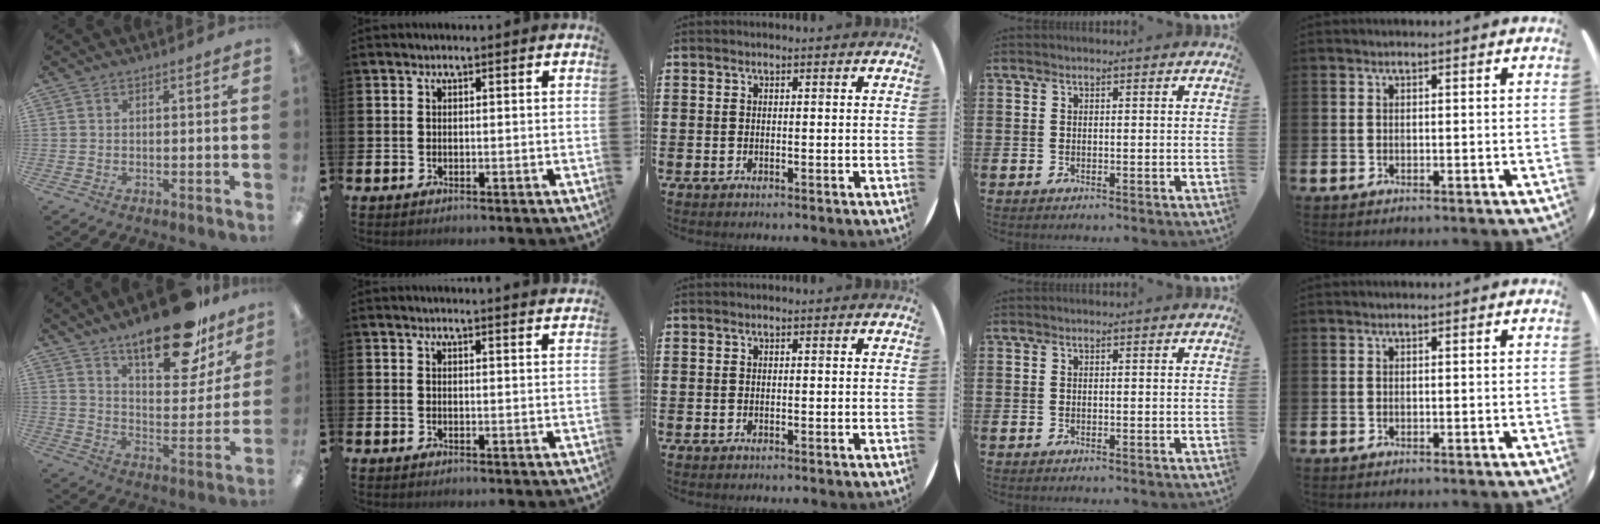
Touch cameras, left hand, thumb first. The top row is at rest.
{"thumb": {"total": 21.7, "force": [15.9, 8.1, 12.3], "torque": [-0.175, -0.097, 0.262]}, "index": {"total": 1.5, "force": [1.5, -0.2, -0.1], "torque": [0.011, -0.013, 0.025]}}